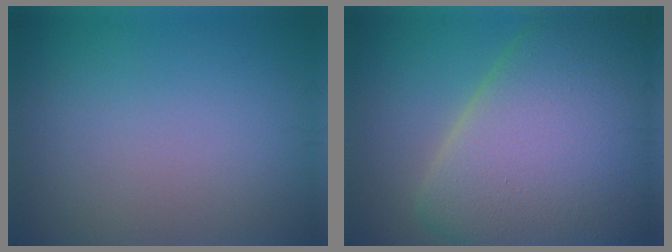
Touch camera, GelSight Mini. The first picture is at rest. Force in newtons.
{"total": 16.4, "press": 16.4, "slide": 1.3}